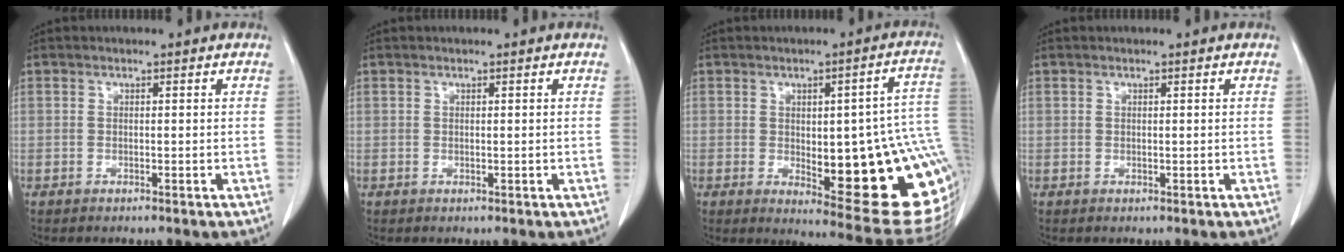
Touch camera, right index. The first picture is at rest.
{"total": 0.0}
{"total": 22.7, "force": [-2.3, 5.5, 21.9], "torque": [-0.192, 0.006, -0.009]}
{"total": 0.0}